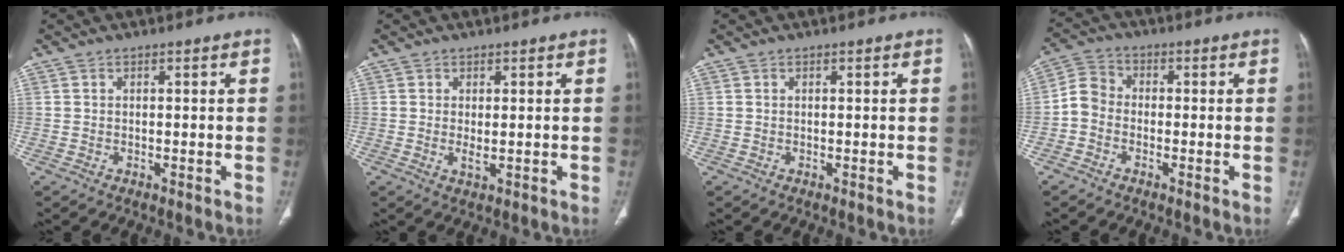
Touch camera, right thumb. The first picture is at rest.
{"total": 1.7, "force": [0.0, 0.6, 1.6], "torque": [-0.030, -0.007, 0.003]}
{"total": 0.0}
{"total": 4.9, "force": [-1.4, 4.0, 2.4], "torque": [-0.036, 0.017, -0.044]}